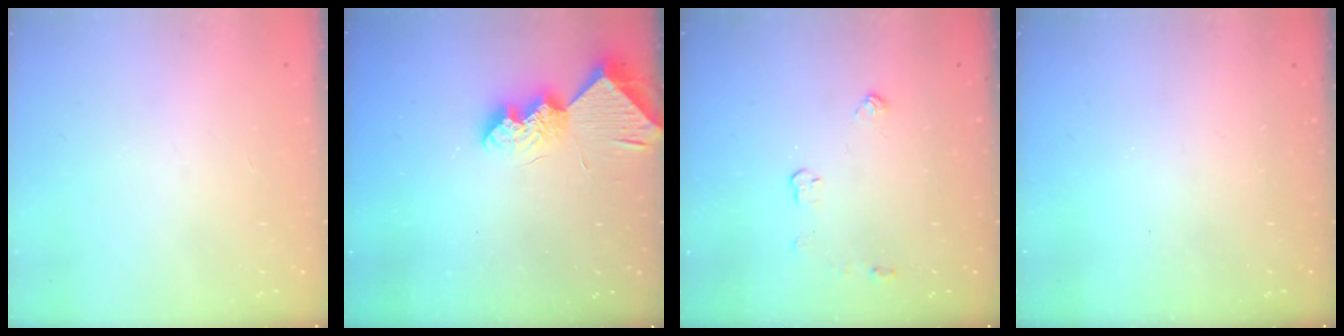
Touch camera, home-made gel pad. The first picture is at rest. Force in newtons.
{"total": 9.9, "press": 9.9, "slide": 0.4}
{"total": 3.6, "press": 3.5, "slide": 0.6}
{"total": 0.0}